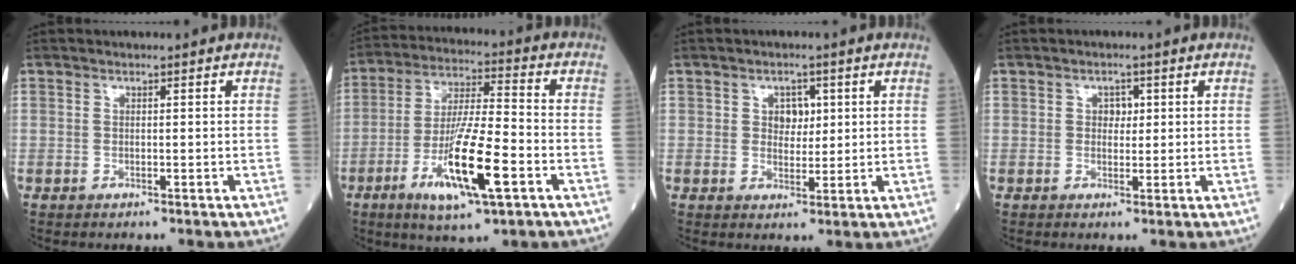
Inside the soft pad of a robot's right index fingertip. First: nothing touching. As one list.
[{"total": 14.1, "force": [-5.4, 1.7, 12.9], "torque": [-0.241, -0.017, -0.094]}, {"total": 3.4, "force": [1.1, 2.4, 2.2], "torque": [-0.027, 0.003, 0.018]}, {"total": 2.1, "force": [0.6, 1.5, 1.4], "torque": [-0.015, 0.001, 0.007]}]